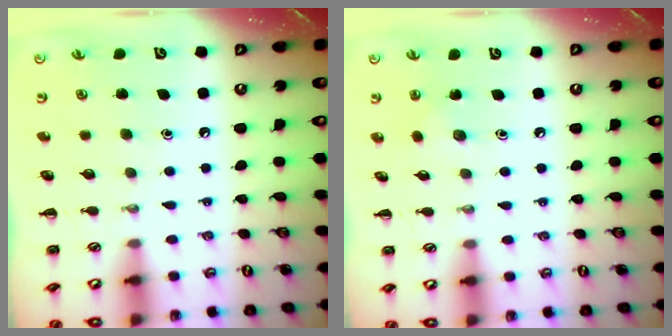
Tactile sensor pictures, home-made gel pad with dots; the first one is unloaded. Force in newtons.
{"total": 3.8, "press": 3.6, "slide": 1.1}